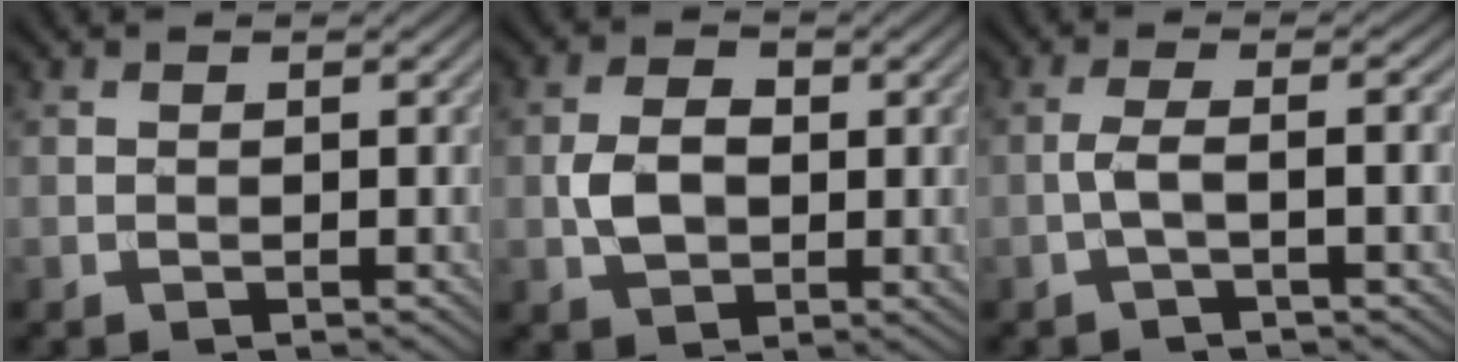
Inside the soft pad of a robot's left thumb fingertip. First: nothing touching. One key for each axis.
{"total": 5.0, "fx": -0.2, "fy": 3.4, "fz": 3.7, "tx": -0.071, "ty": -0.002, "tz": -0.006}
{"total": 3.6, "fx": -0.8, "fy": 0.8, "fz": 3.4, "tx": -0.059, "ty": 0.009, "tz": -0.027}